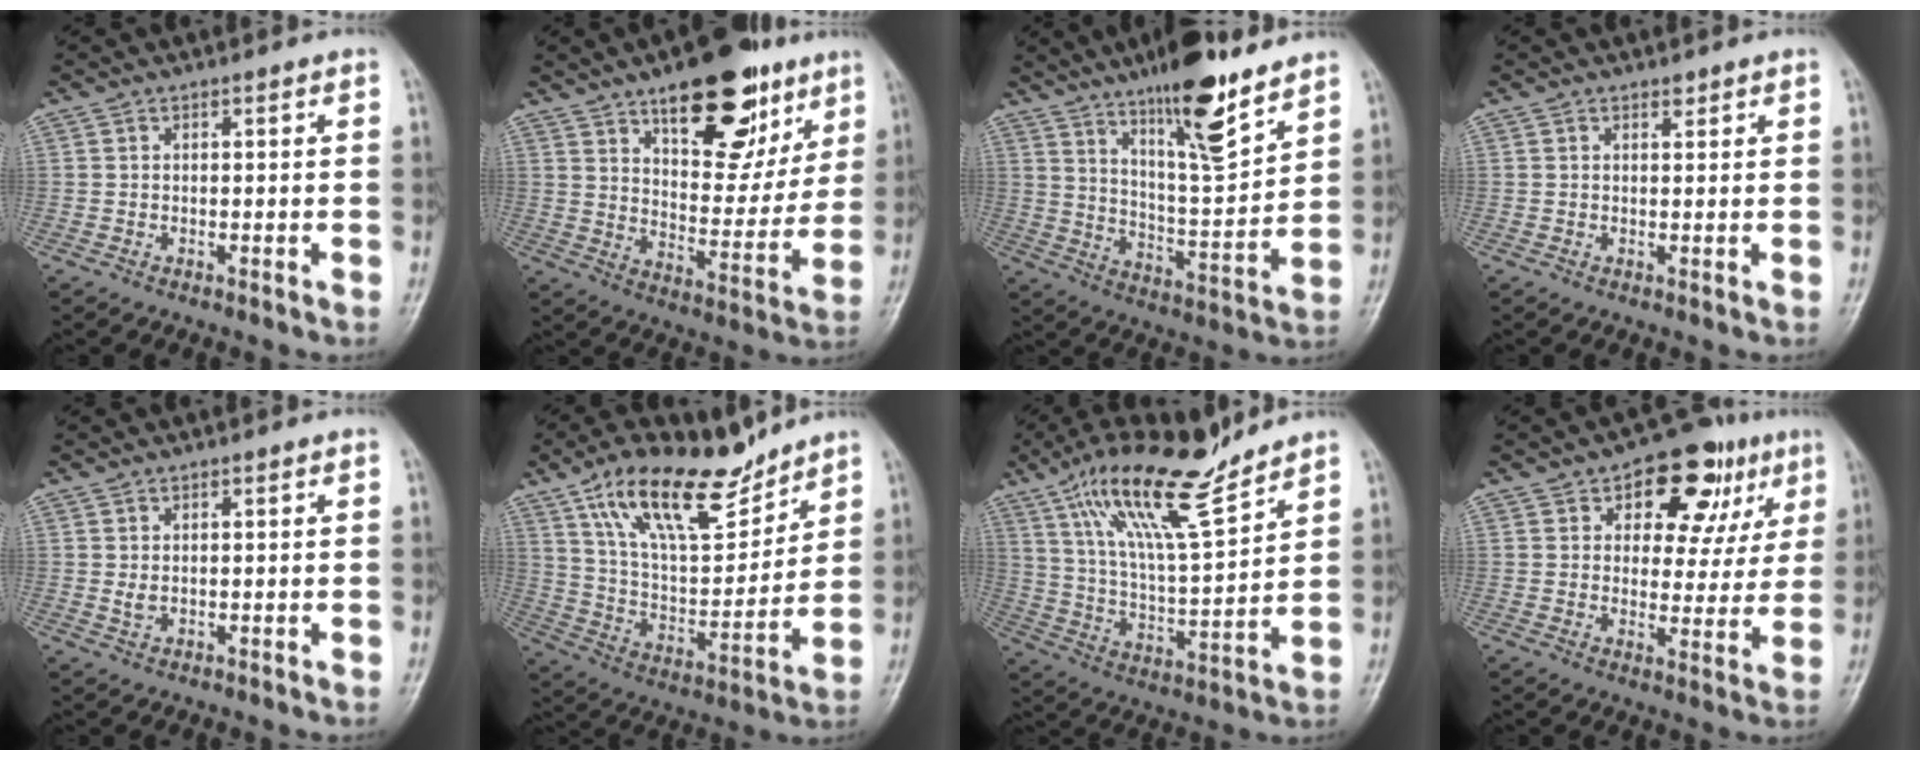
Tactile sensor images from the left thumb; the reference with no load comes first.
{"total": 21.2, "force": [12.1, 9.9, 14.3], "torque": [-0.147, -0.053, 0.186]}
{"total": 16.2, "force": [11.3, 3.6, 11.0], "torque": [-0.158, -0.072, 0.193]}
{"total": 0.9, "force": [0.7, 0.5, 0.3], "torque": [-0.001, -0.006, 0.009]}
{"total": 1.5, "force": [0.4, 1.0, 1.1], "torque": [-0.014, -0.005, 0.010]}
{"total": 19.5, "force": [13.3, 8.0, 11.8], "torque": [-0.161, -0.062, 0.242]}
{"total": 17.8, "force": [12.7, 3.9, 11.9], "torque": [-0.193, -0.060, 0.233]}
{"total": 14.8, "force": [6.9, 8.8, 9.7], "torque": [-0.069, -0.008, 0.093]}